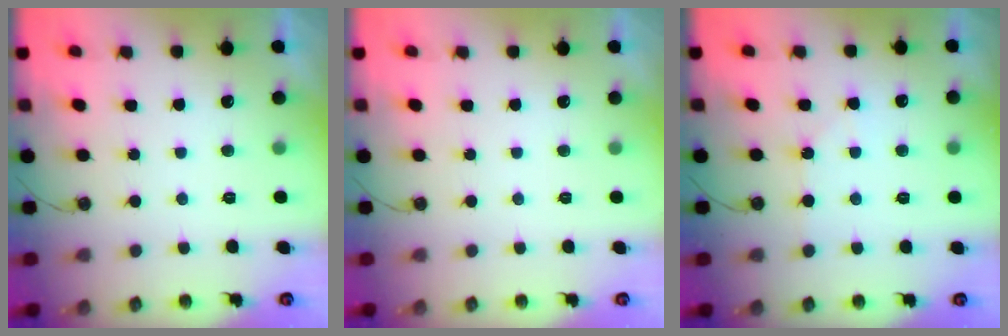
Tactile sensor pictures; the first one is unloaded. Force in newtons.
{"total": 0.0}
{"total": 3.5, "press": 3.4, "slide": 0.6}